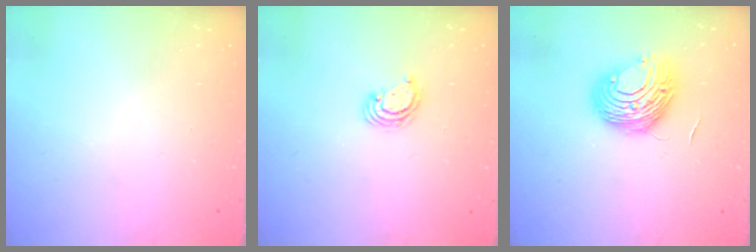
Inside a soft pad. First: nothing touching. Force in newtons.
{"total": 3.3, "press": 3.3, "slide": 0.4}
{"total": 11.0, "press": 11.0, "slide": 0.2}